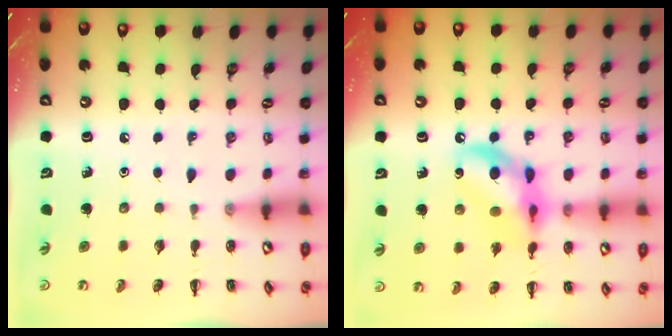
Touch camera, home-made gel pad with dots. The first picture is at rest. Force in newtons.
{"total": 13.6, "press": 13.2, "slide": 3.0}